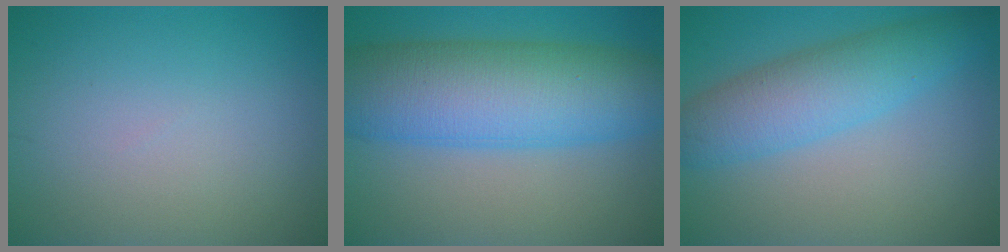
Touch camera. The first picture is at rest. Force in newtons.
{"total": 11.5, "press": 11.5, "slide": 0.2}
{"total": 5.7, "press": 5.7, "slide": 0.3}